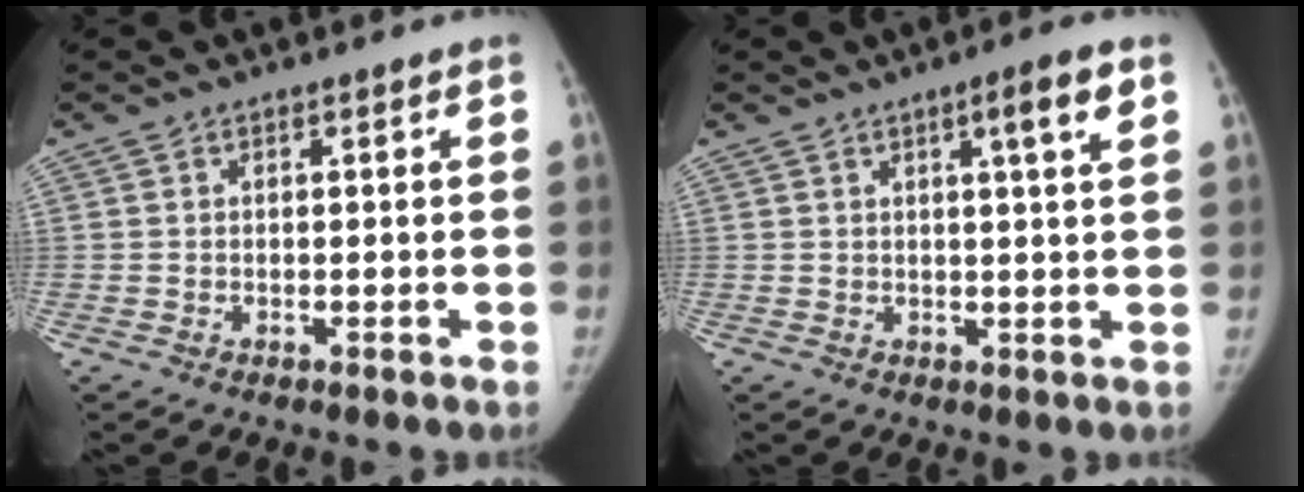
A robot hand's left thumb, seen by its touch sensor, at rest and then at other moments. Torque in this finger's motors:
{"motor_torque": [1.22, 0.92, 0.65, -0.18, 0.10]}